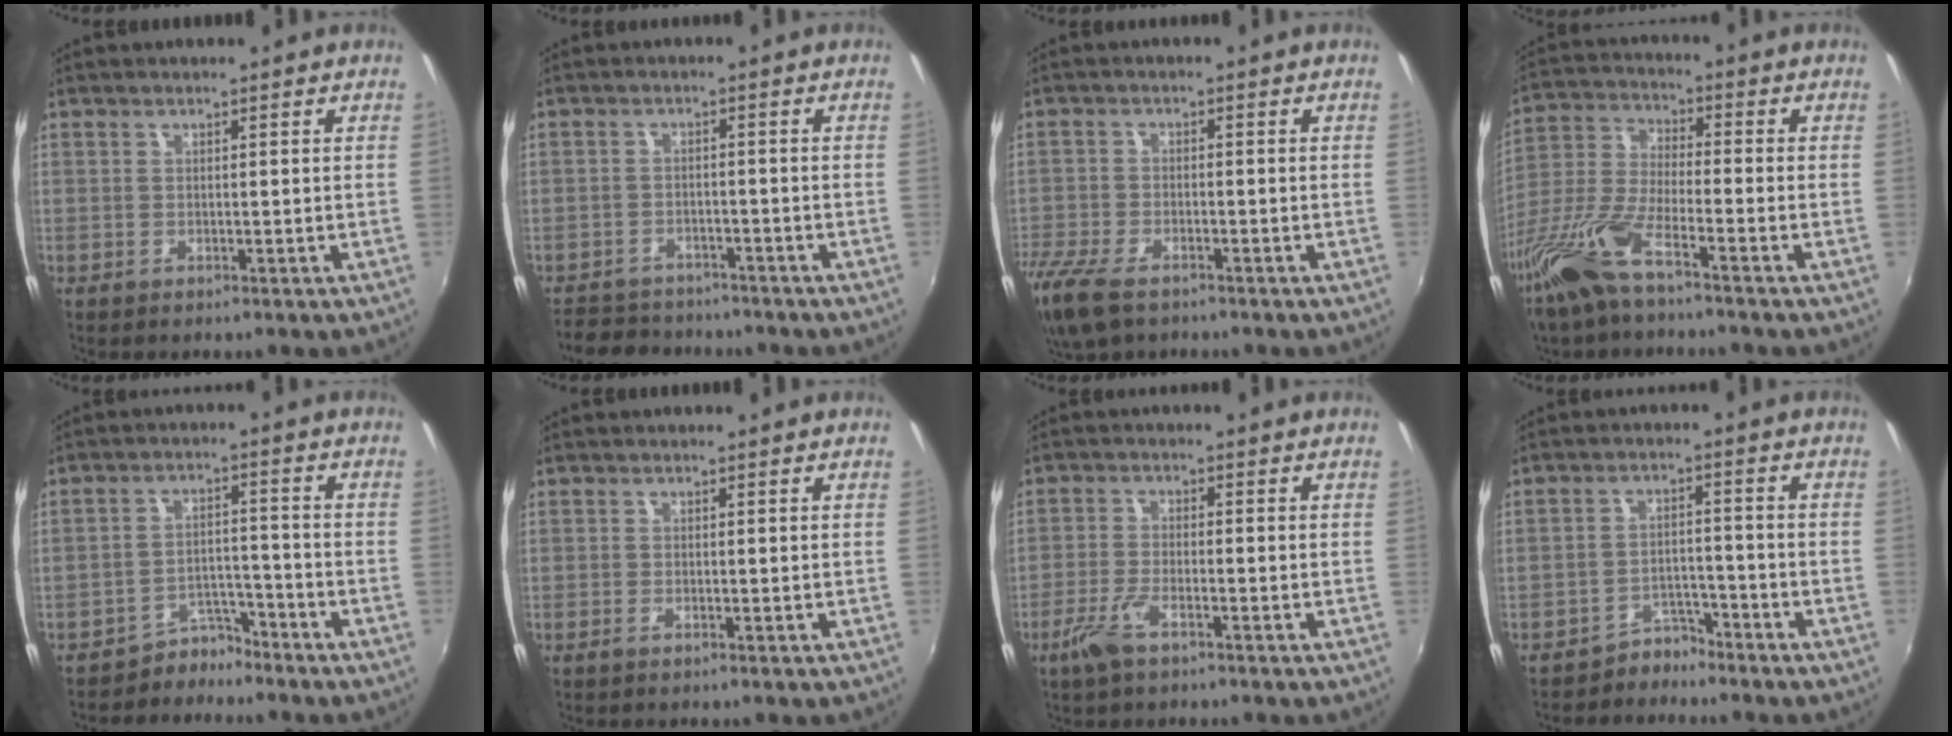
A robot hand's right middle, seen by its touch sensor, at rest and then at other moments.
{"total": 8.2, "force": [-7.0, 3.9, 1.7], "torque": [-0.057, 0.012, -0.109]}
{"total": 11.7, "force": [-8.3, 5.2, 6.3], "torque": [-0.173, -0.044, -0.159]}
{"total": 11.7, "force": [-7.7, 2.4, 8.5], "torque": [-0.195, -0.014, -0.161]}
{"total": 4.9, "force": [-4.5, 2.0, 0.0], "torque": [-0.001, 0.015, -0.074]}
{"total": 0.6, "force": [-0.4, 0.0, 0.4], "torque": [-0.007, -0.002, -0.011]}
{"total": 5.1, "force": [-3.3, 1.4, 3.6], "torque": [-0.091, -0.008, -0.066]}
{"total": 4.3, "force": [-3.9, 1.9, 0.3], "torque": [-0.010, 0.009, -0.062]}